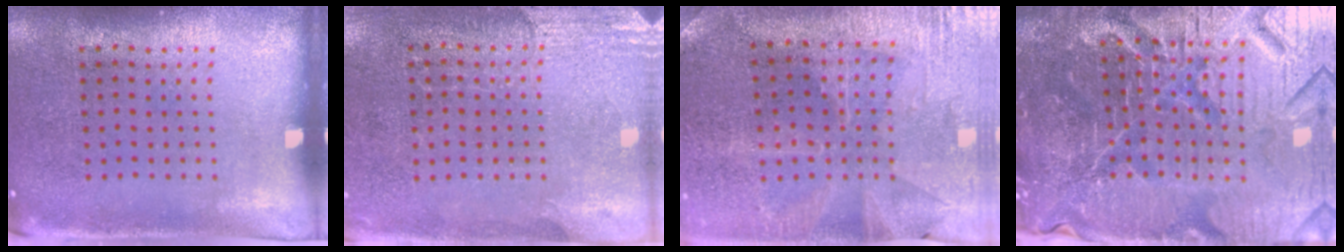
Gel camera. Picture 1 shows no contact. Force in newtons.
{"total": 2.8, "press": 2.5, "slide": 1.3}
{"total": 0.9, "press": 0.8, "slide": 0.3}
{"total": 7.3, "press": 6.5, "slide": 3.4}